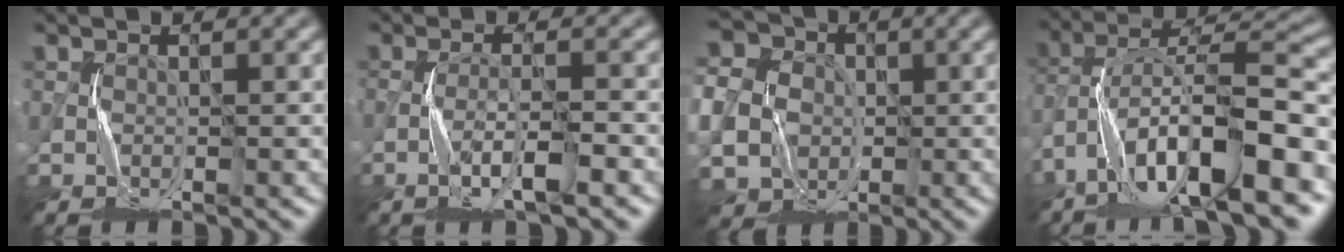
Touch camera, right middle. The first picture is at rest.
{"total": 3.3, "force": [-1.7, 0.2, 2.8], "torque": [-0.057, 0.003, -0.035]}
{"total": 8.9, "force": [-1.1, 7.7, 4.4], "torque": [-0.106, -0.016, -0.035]}
{"total": 13.3, "force": [-6.3, 3.9, 11.0], "torque": [-0.181, 0.019, -0.104]}